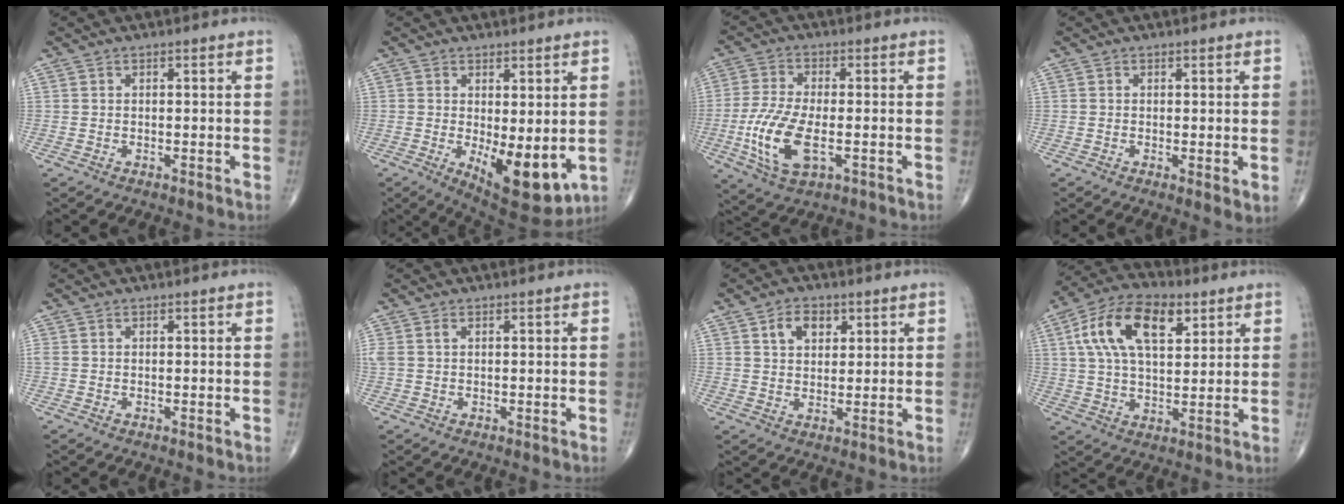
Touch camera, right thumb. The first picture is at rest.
{"total": 11.0, "force": [-1.7, 4.6, 9.9], "torque": [-0.132, -0.028, -0.010]}
{"total": 11.9, "force": [-2.9, 5.4, 10.2], "torque": [-0.219, -0.002, -0.051]}
{"total": 2.3, "force": [-0.1, 0.8, 2.2], "torque": [-0.037, -0.010, -0.005]}
{"total": 0.6, "force": [0.0, 0.5, 0.4], "torque": [-0.009, 0.006, 0.003]}
{"total": 1.9, "force": [0.5, 1.1, 1.4], "torque": [-0.052, 0.017, 0.017]}
{"total": 5.6, "force": [2.5, 3.8, 3.3], "torque": [-0.035, -0.009, 0.040]}
{"total": 15.9, "force": [6.0, 8.3, 12.1], "torque": [-0.207, 0.003, 0.104]}